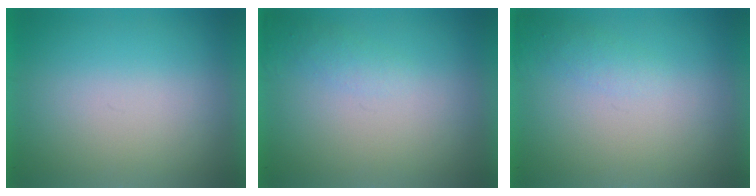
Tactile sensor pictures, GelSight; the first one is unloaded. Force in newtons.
{"total": 1.1}
{"total": 1.2}